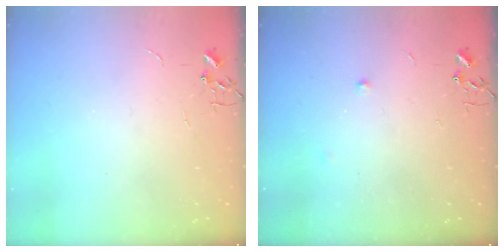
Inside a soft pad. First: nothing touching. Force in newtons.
{"total": 4.6, "press": 4.4, "slide": 1.1}